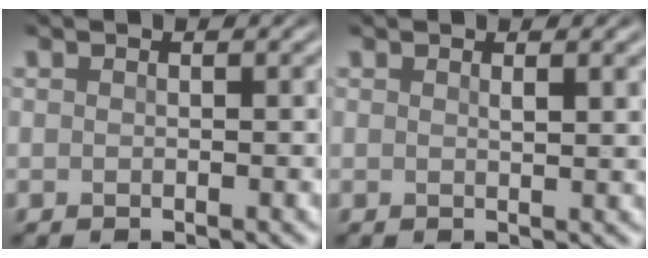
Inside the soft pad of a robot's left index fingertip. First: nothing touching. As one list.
[{"total": 1.7, "force": [0.7, 0.5, 1.5], "torque": [-0.013, 0.002, 0.008]}]